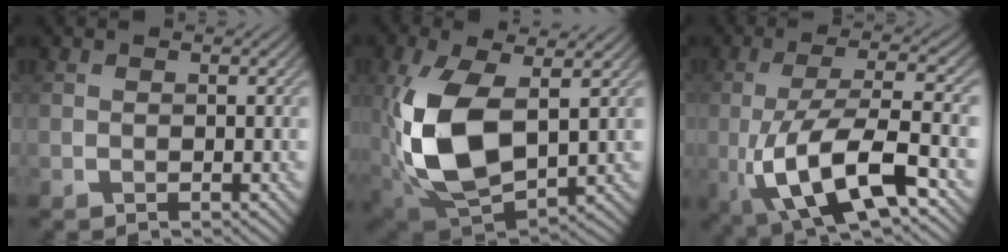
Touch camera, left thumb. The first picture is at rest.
{"total": 13.7, "force": [0.4, 7.5, 11.5], "torque": [-0.269, -0.011, 0.017]}
{"total": 13.0, "force": [-4.1, 4.2, 11.6], "torque": [-0.227, -0.012, -0.074]}